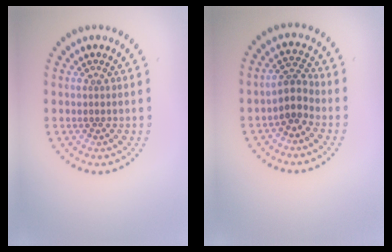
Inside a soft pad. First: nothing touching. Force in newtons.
{"total": 2.6, "press": 2.1, "slide": 1.5}